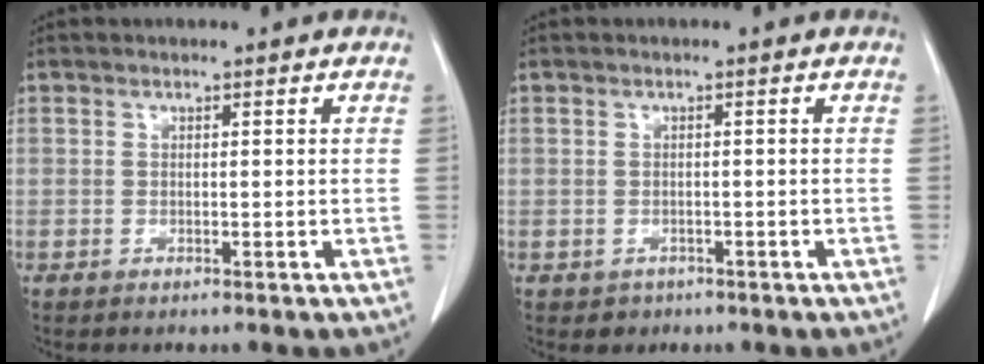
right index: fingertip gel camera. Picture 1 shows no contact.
{"total": 1.5, "force": [-0.9, 1.3, -0.1], "torque": [0.001, 0.006, -0.010]}